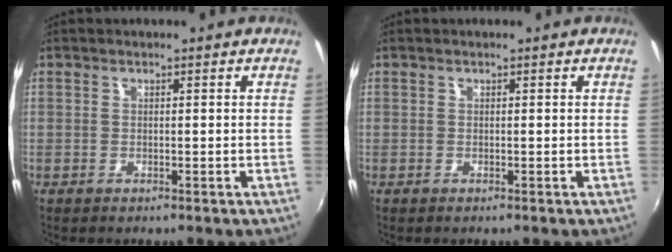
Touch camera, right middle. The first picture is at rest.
{"total": 0.0}